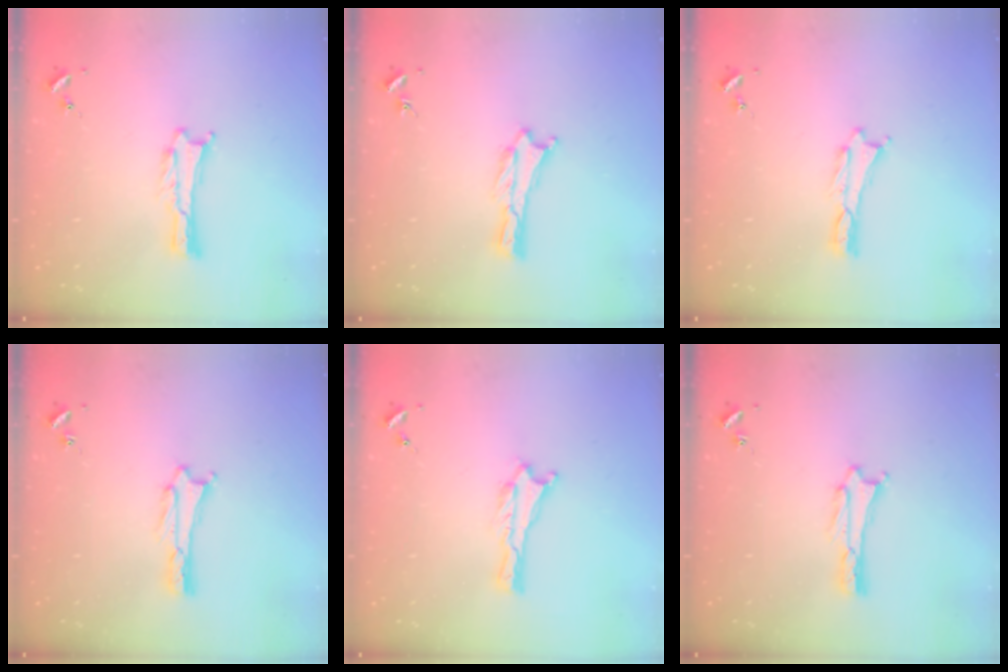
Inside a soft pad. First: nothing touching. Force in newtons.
{"total": 0.0}
{"total": 0.0}
{"total": 1.6, "press": 1.6, "slide": 0.2}
{"total": 0.0}
{"total": 1.6, "press": 1.6, "slide": 0.2}